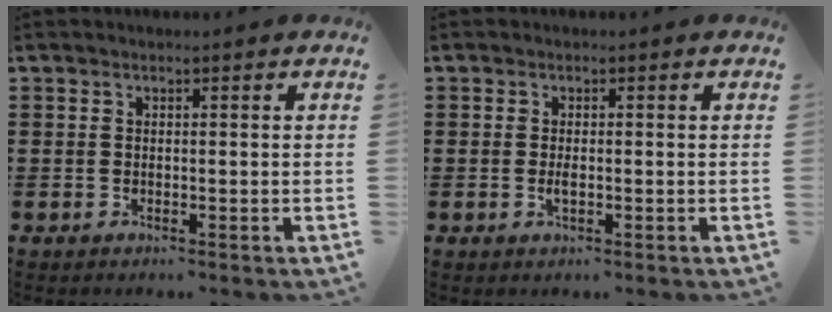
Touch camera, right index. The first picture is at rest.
{"total": 1.2, "force": [-0.2, 0.4, 1.1], "torque": [-0.028, -0.005, -0.006]}